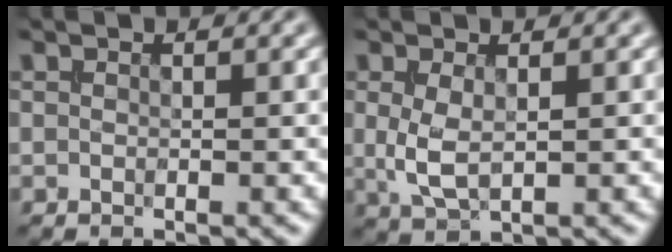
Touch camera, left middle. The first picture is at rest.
{"total": 2.8, "force": [0.3, 1.4, 2.4], "torque": [-0.057, -0.002, 0.008]}